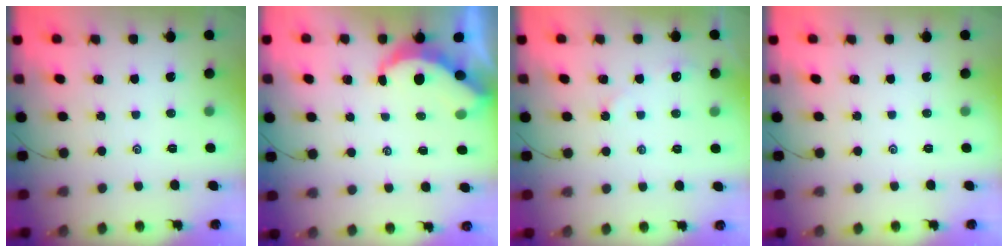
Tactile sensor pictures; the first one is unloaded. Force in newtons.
{"total": 4.8, "press": 4.7, "slide": 0.5}
{"total": 2.9, "press": 2.8, "slide": 0.3}
{"total": 0.0}